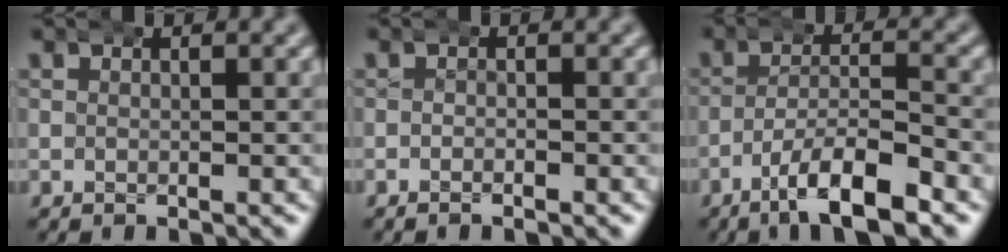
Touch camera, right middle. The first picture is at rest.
{"total": 1.1, "force": [-1.0, 0.3, 0.4], "torque": [-0.010, -0.003, -0.019]}
{"total": 5.6, "force": [-3.2, 1.8, 4.1], "torque": [-0.064, -0.008, -0.053]}